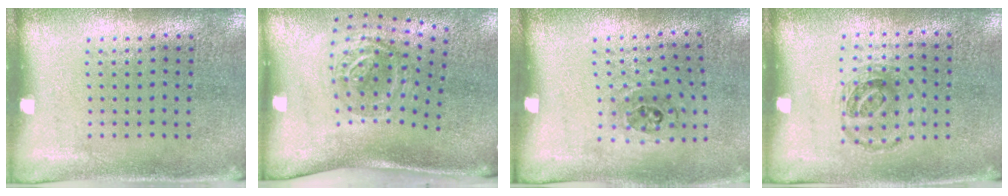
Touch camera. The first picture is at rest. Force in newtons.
{"total": 1.9, "press": 1.2, "slide": 1.6}
{"total": 1.1, "press": 0.7, "slide": 0.8}
{"total": 1.0, "press": 0.9, "slide": 0.3}